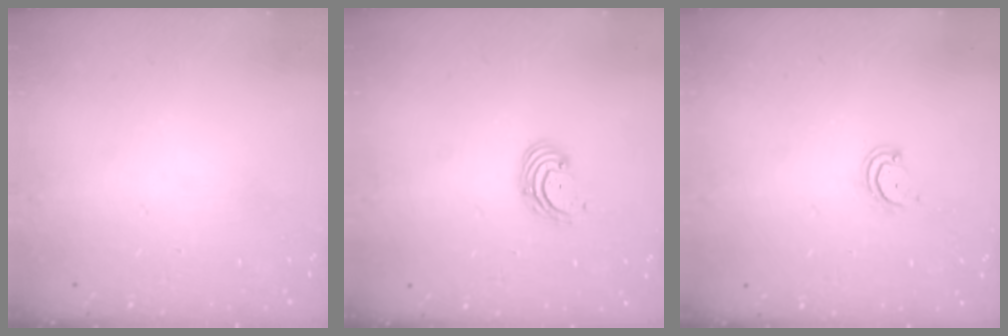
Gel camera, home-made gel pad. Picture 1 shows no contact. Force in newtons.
{"total": 2.9, "press": 2.9, "slide": 0.3}
{"total": 3.3, "press": 3.3, "slide": 0.2}